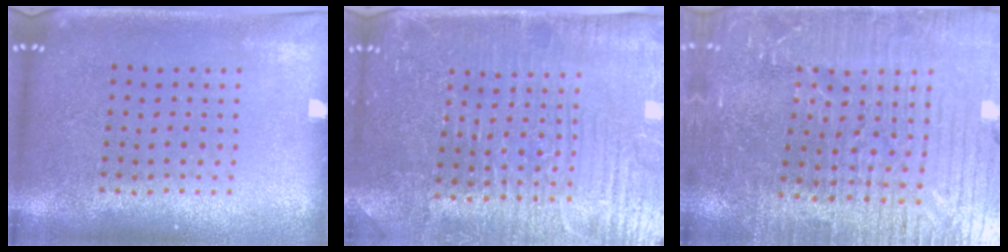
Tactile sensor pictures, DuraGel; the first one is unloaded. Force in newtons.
{"total": 4.7, "press": 4.5, "slide": 1.6}
{"total": 5.0, "press": 4.7, "slide": 1.7}